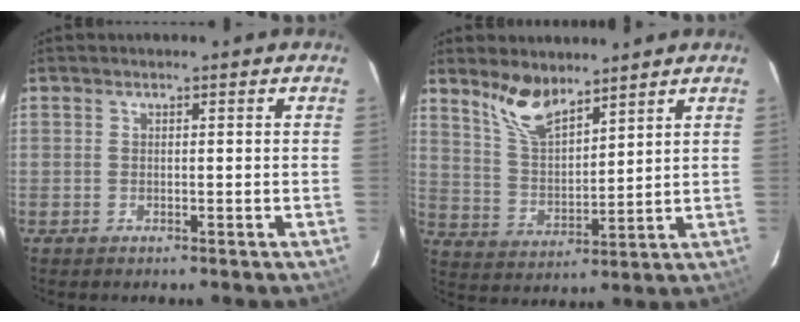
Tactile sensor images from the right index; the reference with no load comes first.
{"total": 8.7, "force": [6.9, 2.8, 4.6], "torque": [-0.089, 0.003, 0.141]}